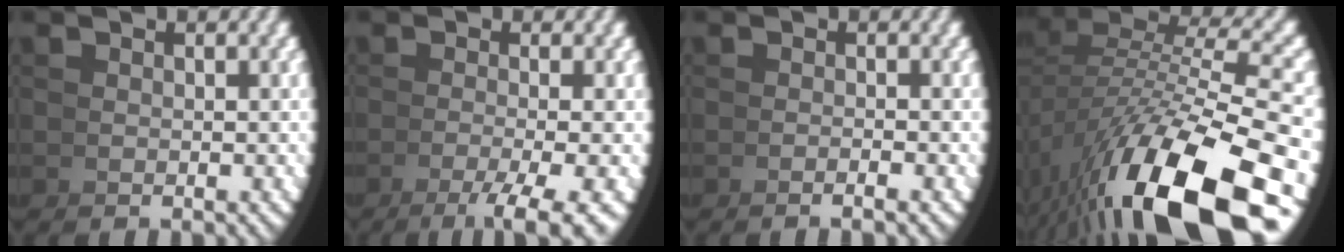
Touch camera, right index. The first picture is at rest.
{"total": 5.6, "force": [-3.4, 0.9, 4.4], "torque": [-0.048, -0.003, -0.046]}
{"total": 1.3, "force": [-0.9, -0.7, 0.5], "torque": [-0.004, 0.012, -0.023]}
{"total": 12.8, "force": [-2.9, 6.1, 10.9], "torque": [-0.181, -0.030, -0.015]}